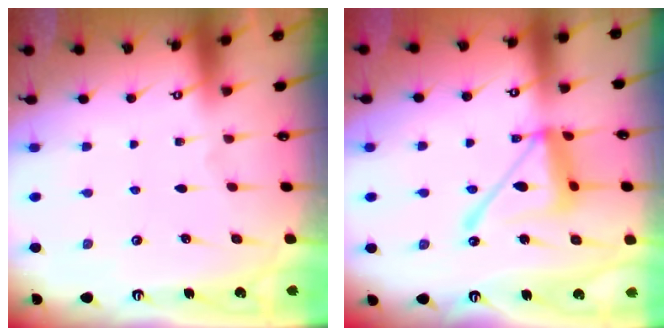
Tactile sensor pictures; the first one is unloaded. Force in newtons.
{"total": 15.5, "press": 15.4, "slide": 1.4}